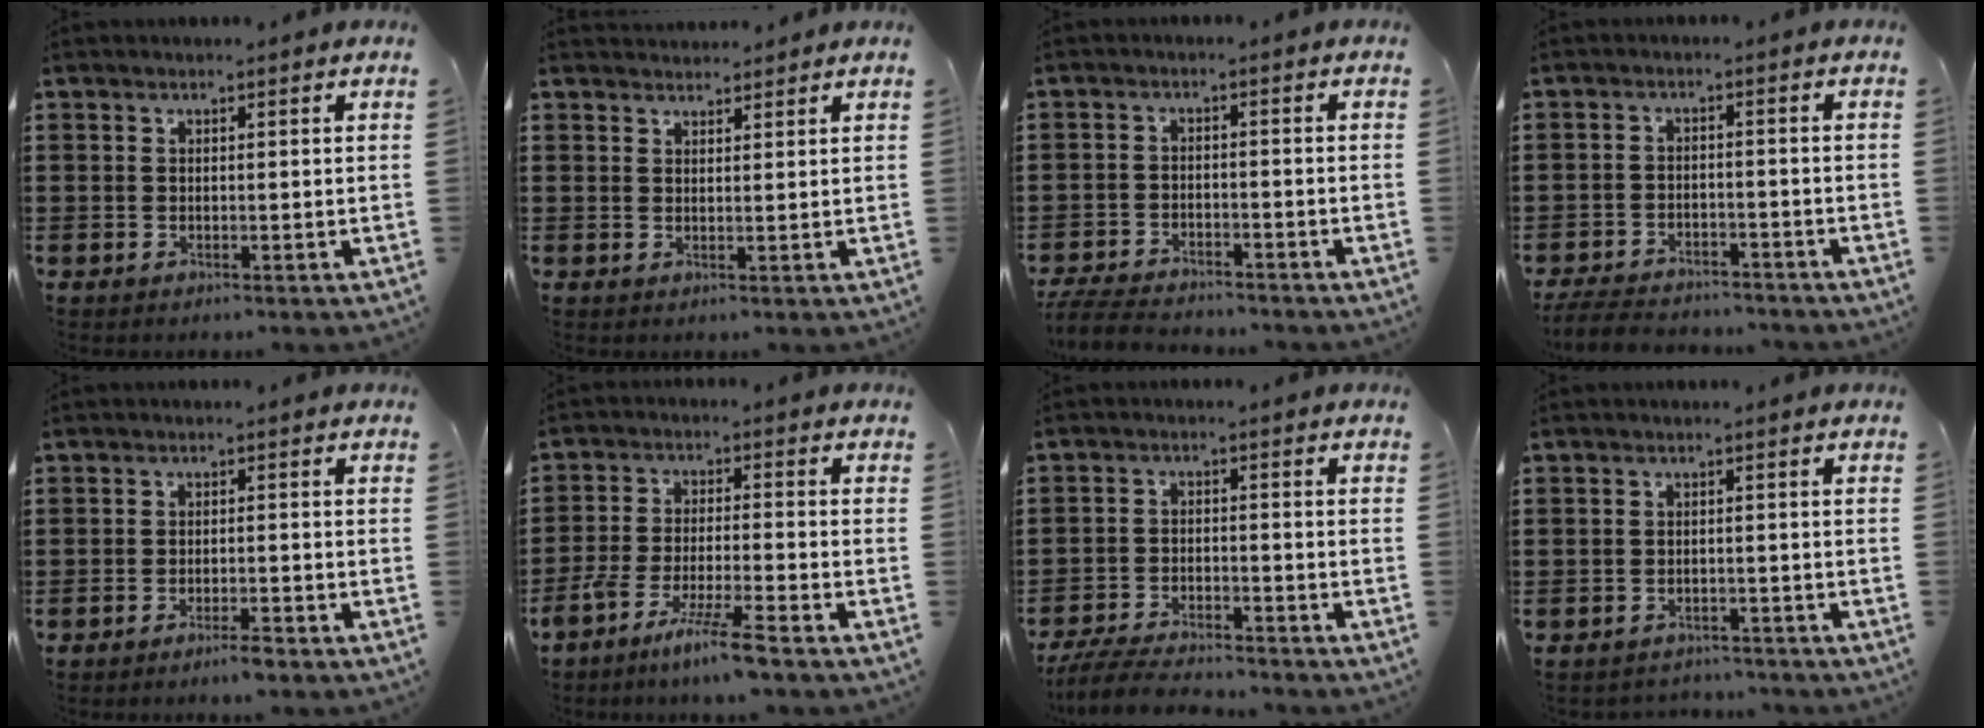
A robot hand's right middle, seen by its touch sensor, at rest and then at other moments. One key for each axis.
{"total": 1.8, "fx": 1.8, "fy": 0.4, "fz": -0.1, "tx": -0.002, "ty": 0.004, "tz": 0.035}
{"total": 4.5, "fx": -4.4, "fy": 0.4, "fz": 0.8, "tx": -0.027, "ty": -0.003, "tz": -0.092}
{"total": 4.7, "fx": -4.6, "fy": 0.6, "fz": 0.8, "tx": -0.025, "ty": 0.001, "tz": -0.095}
{"total": 2.2, "fx": -1.8, "fy": 0.0, "fz": 1.2, "tx": -0.022, "ty": -0.001, "tz": -0.033}
{"total": 7.1, "fx": -6.0, "fy": -0.4, "fz": 3.8, "tx": -0.081, "ty": -0.017, "tz": -0.114}
{"total": 5.8, "fx": -5.5, "fy": 0.4, "fz": 1.7, "tx": -0.044, "ty": -0.006, "tz": -0.109}
{"total": 2.0, "fx": -1.9, "fy": 0.2, "fz": -0.3, "tx": -0.002, "ty": -0.003, "tz": -0.044}